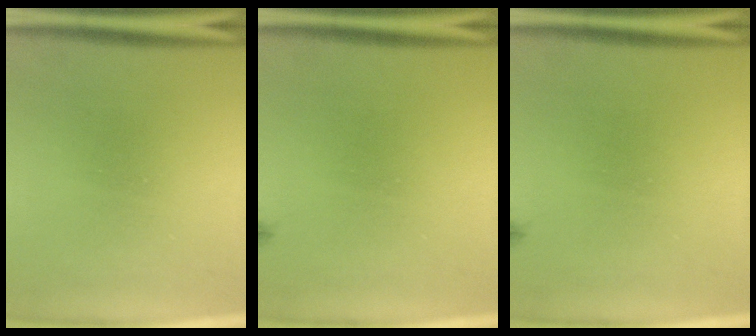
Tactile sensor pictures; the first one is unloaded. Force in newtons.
{"total": 0.7}
{"total": 0.7}